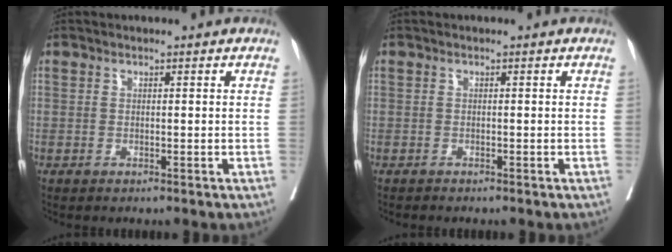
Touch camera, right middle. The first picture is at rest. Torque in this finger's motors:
{"motor_torque": [-0.28, 0.03, -0.05, 0.00]}